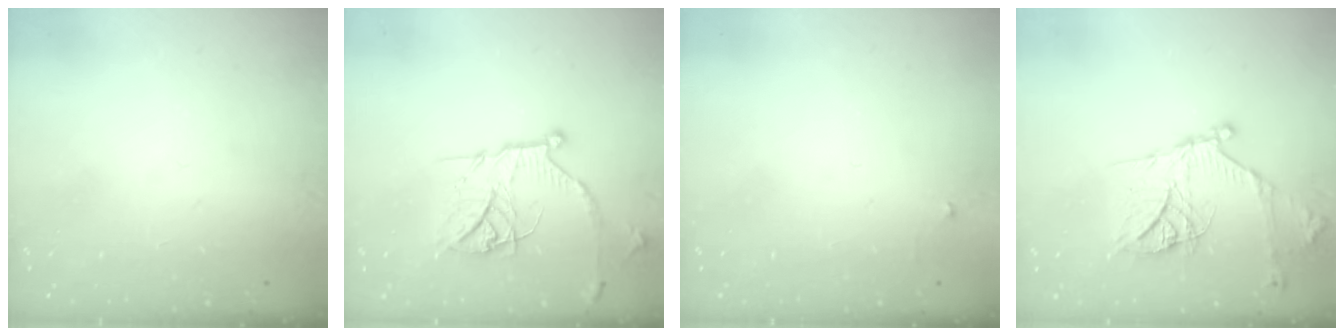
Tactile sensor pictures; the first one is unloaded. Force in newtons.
{"total": 16.4, "press": 16.4, "slide": 1.3}
{"total": 2.5, "press": 2.5, "slide": 0.4}
{"total": 18.1, "press": 18.0, "slide": 1.7}